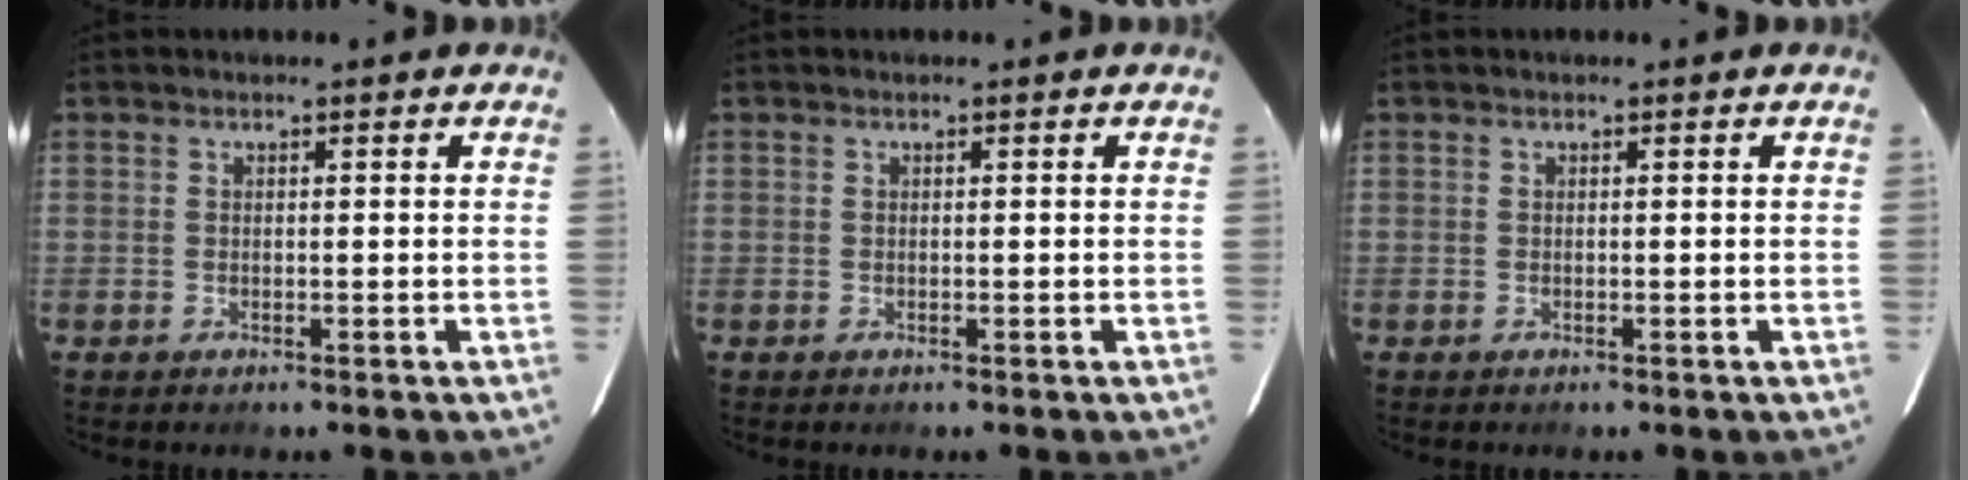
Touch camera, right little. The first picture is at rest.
{"total": 0.0}
{"total": 0.0}